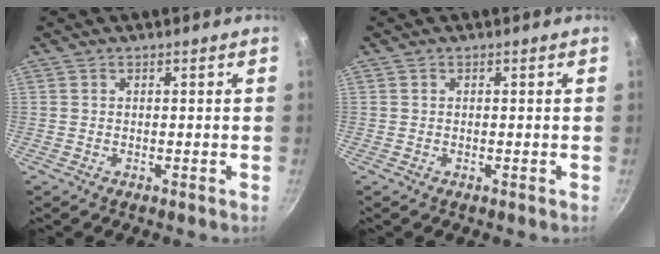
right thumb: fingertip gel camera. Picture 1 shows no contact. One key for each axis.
{"total": 0.0}